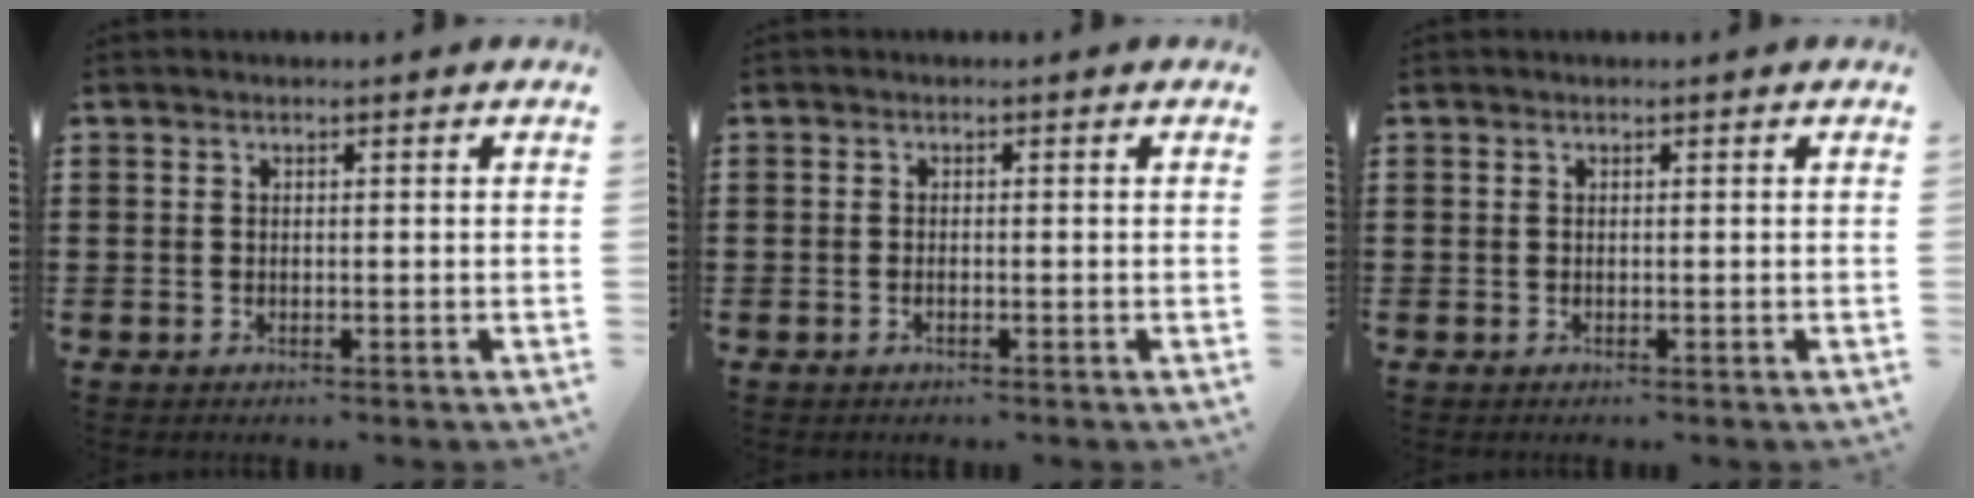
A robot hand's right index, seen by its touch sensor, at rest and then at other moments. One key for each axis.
{"total": 0.6, "fx": -0.4, "fy": 0.0, "fz": 0.4, "tx": -0.010, "ty": -0.005, "tz": -0.005}
{"total": 0.0}